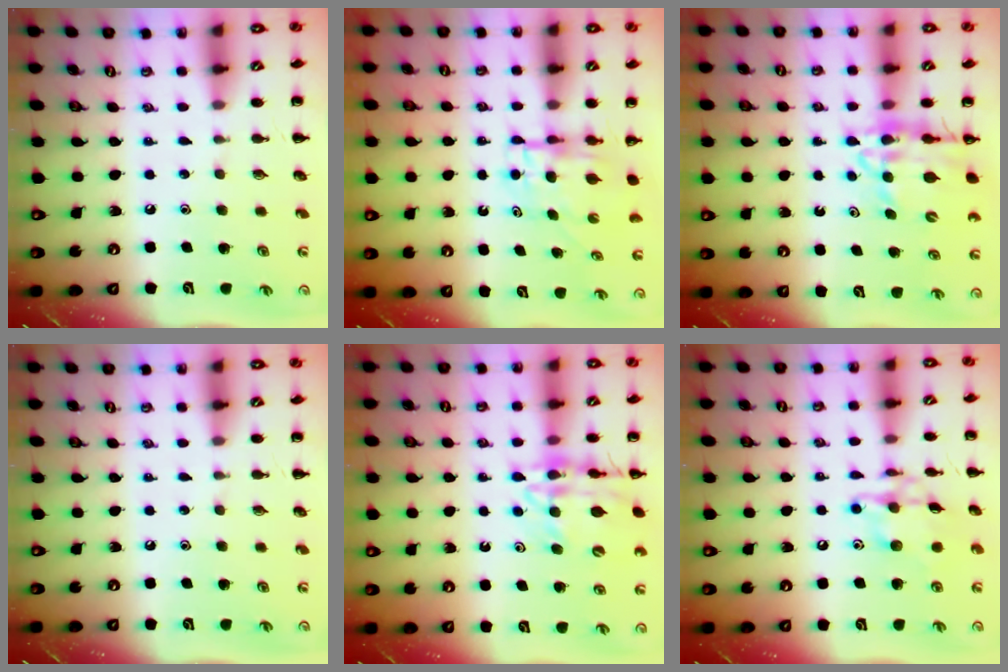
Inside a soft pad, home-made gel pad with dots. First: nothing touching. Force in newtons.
{"total": 4.8, "press": 4.8, "slide": 0.4}
{"total": 13.5, "press": 12.9, "slide": 3.9}
{"total": 0.0}
{"total": 15.1, "press": 14.8, "slide": 2.6}
{"total": 13.2, "press": 13.2, "slide": 0.7}